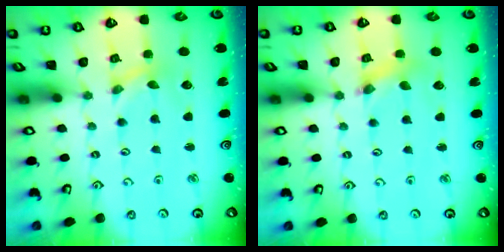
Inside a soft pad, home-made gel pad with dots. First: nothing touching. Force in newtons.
{"total": 2.5, "press": 2.5, "slide": 0.3}